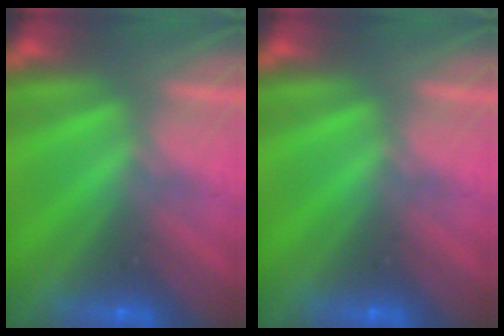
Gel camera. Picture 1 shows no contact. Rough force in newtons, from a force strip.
{"total": 0.0}